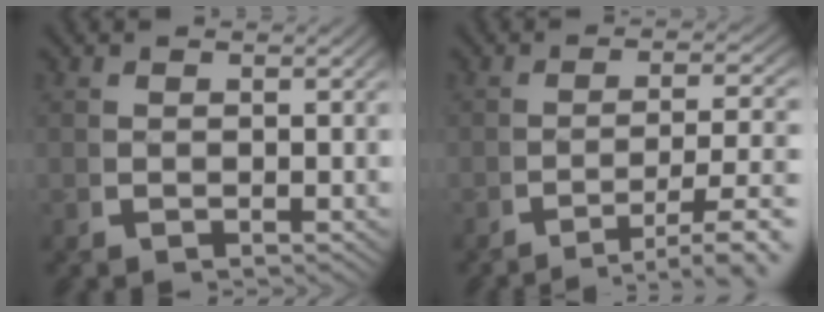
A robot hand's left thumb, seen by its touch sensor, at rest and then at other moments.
{"total": 5.9, "force": [-3.8, 1.9, 4.1], "torque": [-0.063, -0.010, -0.052]}